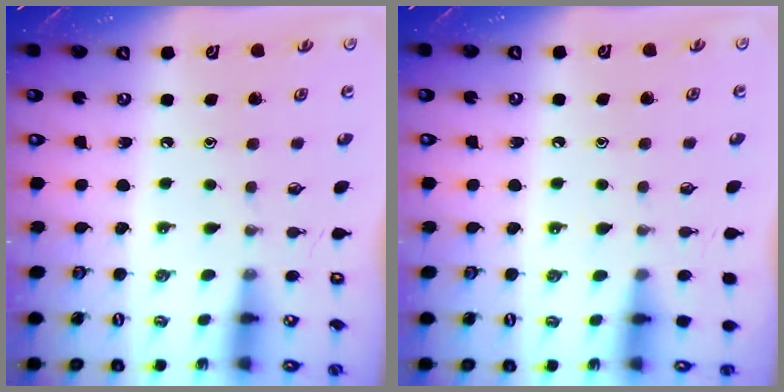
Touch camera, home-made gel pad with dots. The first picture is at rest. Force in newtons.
{"total": 6.0, "press": 5.9, "slide": 0.8}